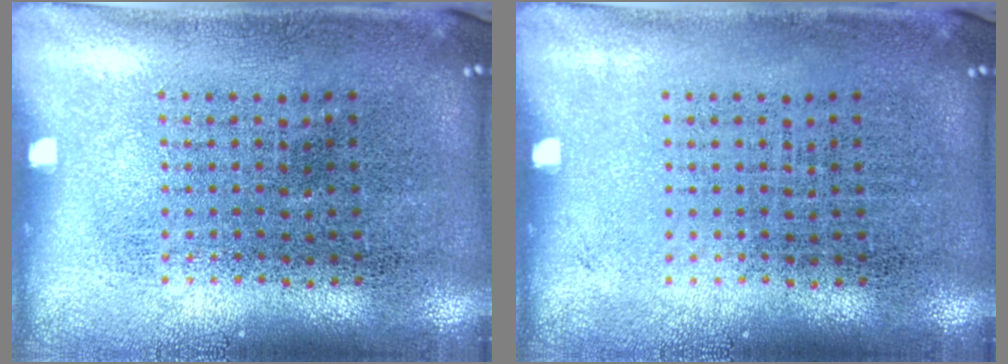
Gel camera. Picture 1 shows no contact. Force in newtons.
{"total": 0.0}